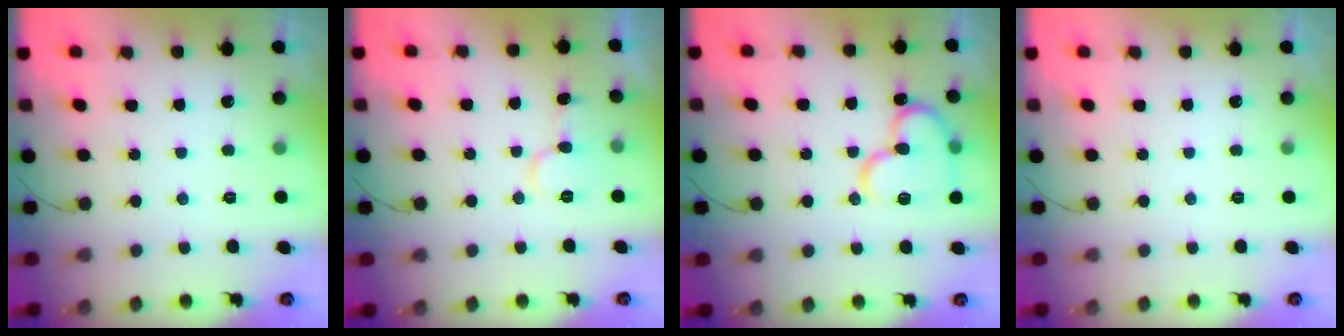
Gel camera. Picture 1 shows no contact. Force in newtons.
{"total": 8.5, "press": 8.5, "slide": 0.7}
{"total": 14.9, "press": 14.8, "slide": 1.7}
{"total": 0.0}